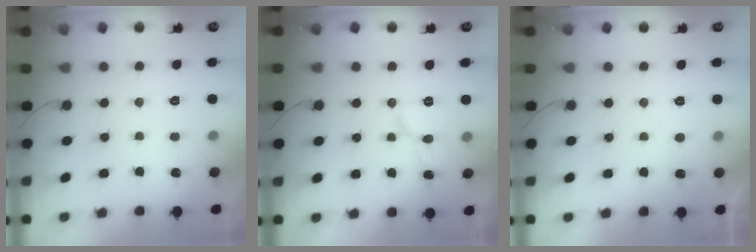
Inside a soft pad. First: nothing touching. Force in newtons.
{"total": 7.5, "press": 7.4, "slide": 0.8}
{"total": 4.0, "press": 4.0, "slide": 0.5}